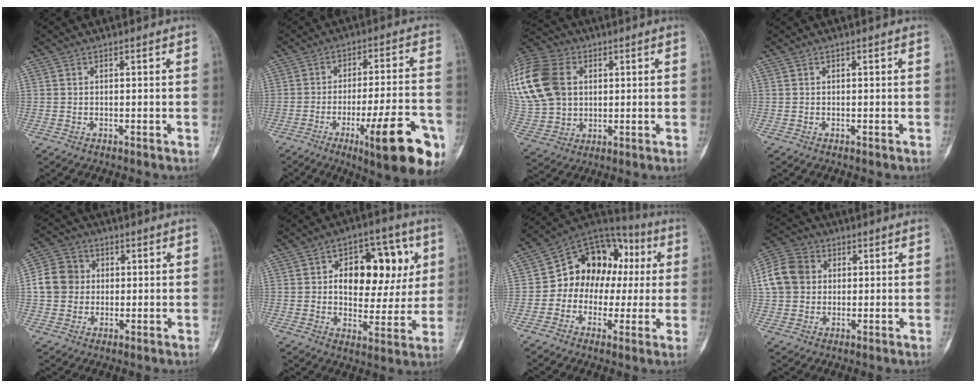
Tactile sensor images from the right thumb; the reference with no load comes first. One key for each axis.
{"total": 19.3, "fx": -8.6, "fy": 3.9, "fz": 16.8, "tx": -0.199, "ty": 0.028, "tz": -0.118}
{"total": 26.4, "fx": 6.5, "fy": 20.3, "fz": 15.6, "tx": -0.385, "ty": 0.051, "tz": 0.135}
{"total": 0.0}
{"total": 8.1, "fx": 0.4, "fy": 7.4, "fz": 3.4, "tx": -0.045, "ty": 0.015, "tz": -0.003}
{"total": 17.0, "fx": 4.2, "fy": 10.3, "fz": 12.9, "tx": -0.124, "ty": 0.005, "tz": 0.067}
{"total": 15.9, "fx": 0.7, "fy": 12.7, "fz": 9.5, "tx": -0.087, "ty": 0.051, "tz": 0.005}
{"total": 9.7, "fx": 1.3, "fy": 8.2, "fz": 4.9, "tx": -0.082, "ty": 0.015, "tz": 0.015}